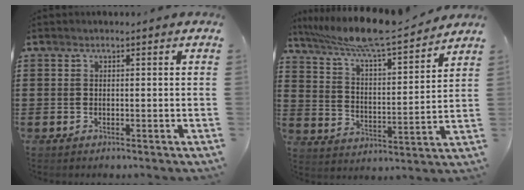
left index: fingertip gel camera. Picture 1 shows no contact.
{"total": 8.6, "force": [7.6, -0.1, 4.1], "torque": [-0.109, -0.048, 0.125]}